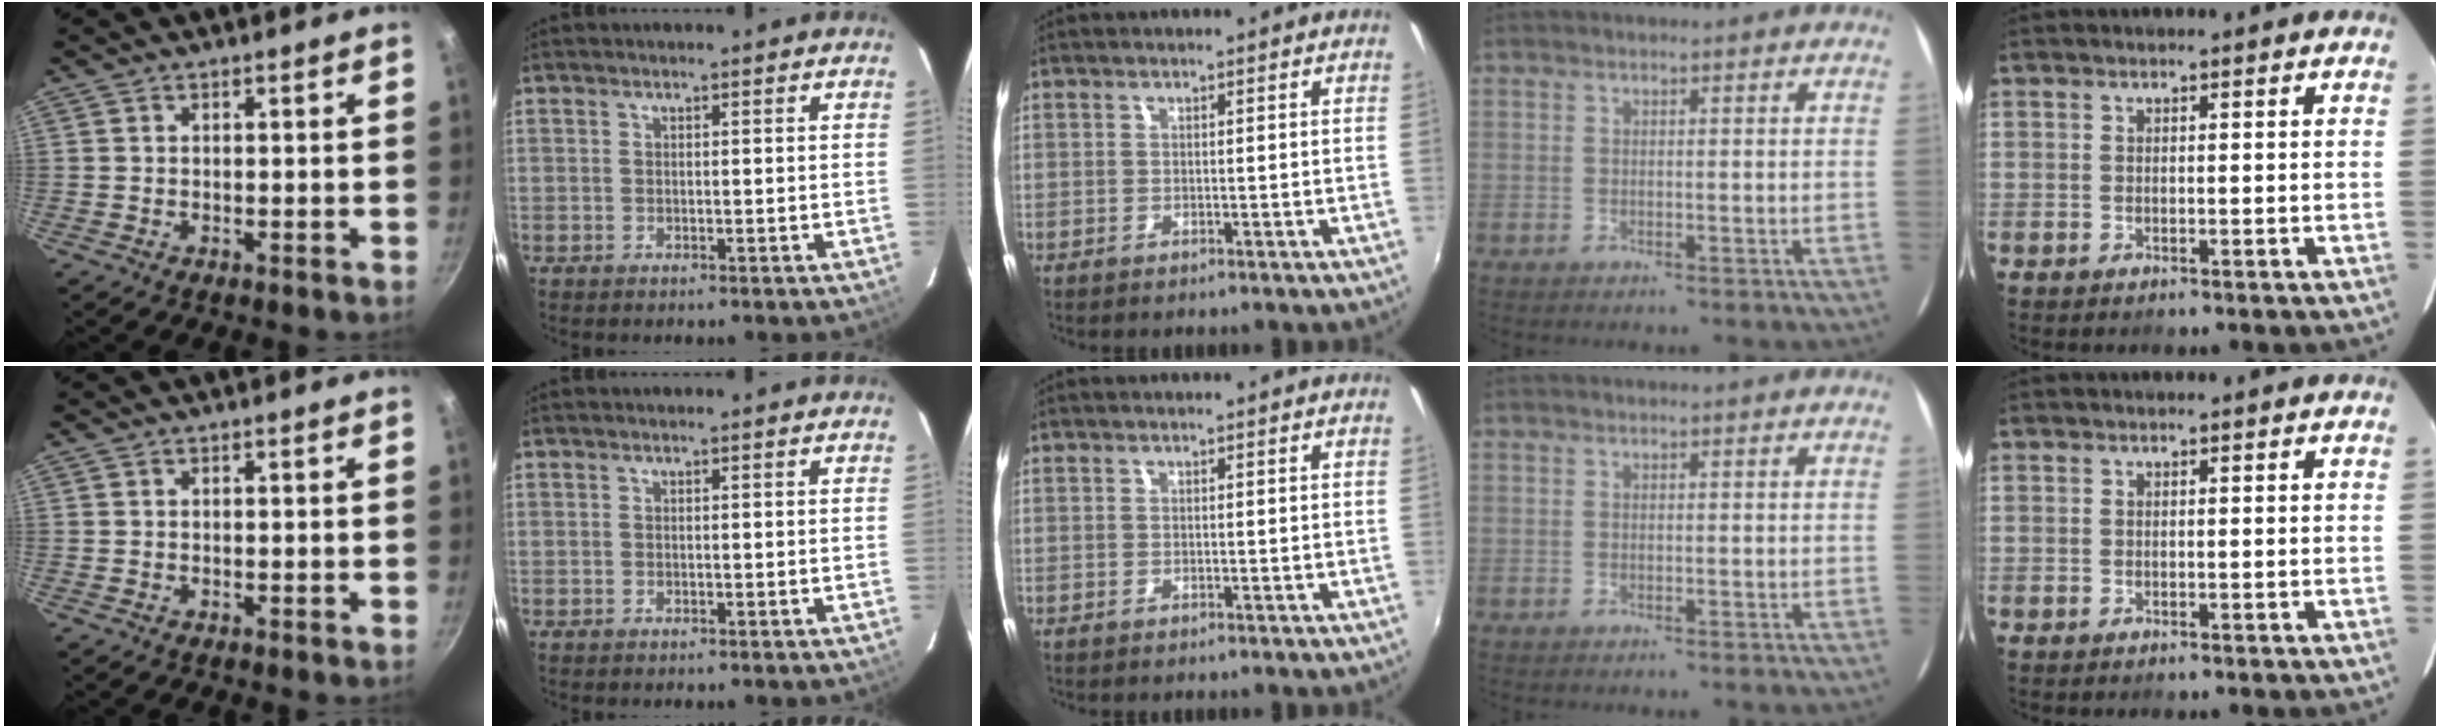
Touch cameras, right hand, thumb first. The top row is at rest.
{}